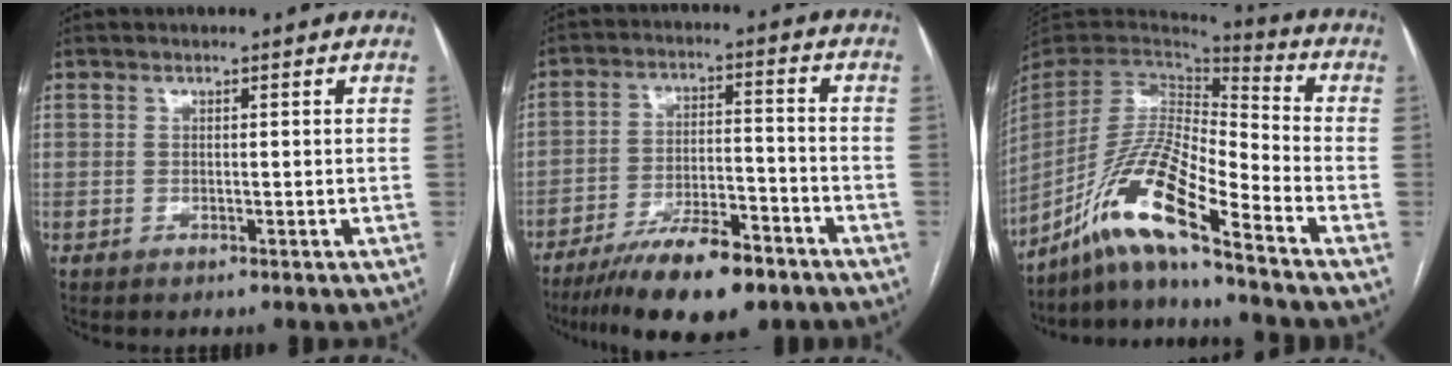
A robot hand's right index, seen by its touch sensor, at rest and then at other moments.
{"total": 13.6, "force": [-9.9, 3.5, 8.5], "torque": [-0.146, -0.007, -0.169]}
{"total": 14.8, "force": [-10.4, 0.3, 10.6], "torque": [-0.213, 0.000, -0.195]}